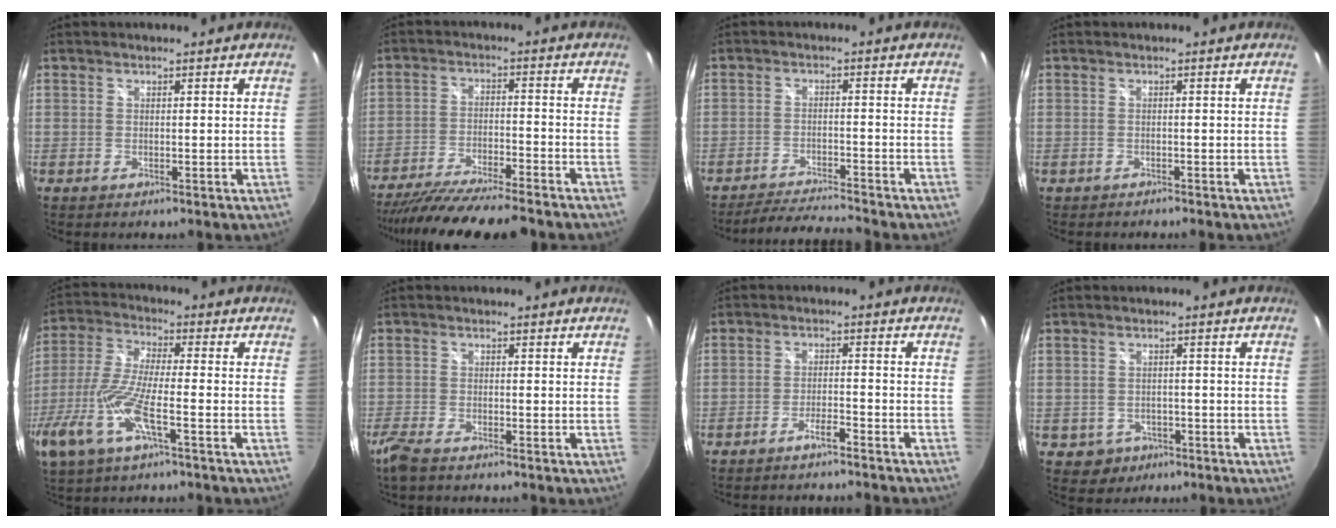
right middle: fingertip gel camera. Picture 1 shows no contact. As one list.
[{"total": 16.7, "force": [-14.7, 1.3, 7.8], "torque": [-0.155, -0.030, -0.236]}, {"total": 8.1, "force": [-7.8, -0.2, 2.4], "torque": [-0.065, 0.002, -0.129]}, {"total": 1.2, "force": [-1.2, 0.2, 0.2], "torque": [-0.007, -0.004, -0.017]}, {"total": 14.7, "force": [-6.9, 3.3, 12.5], "torque": [-0.278, -0.023, -0.134]}, {"total": 4.3, "force": [-3.5, 1.0, 2.3], "torque": [-0.067, -0.011, -0.069]}, {"total": 4.7, "force": [-4.4, -0.1, 1.6], "torque": [-0.050, 0.001, -0.070]}, {"total": 4.1, "force": [-1.8, 3.6, 0.9], "torque": [-0.030, 0.006, -0.019]}]